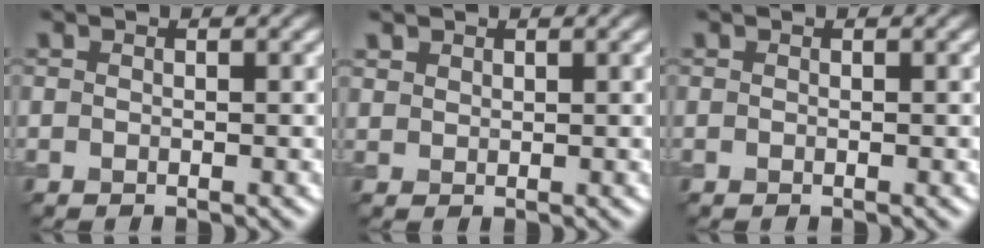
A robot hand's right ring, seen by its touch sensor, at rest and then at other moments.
{"total": 1.2, "force": [0.9, 0.8, 0.1], "torque": [-0.003, 0.001, 0.021]}
{"total": 0.0}